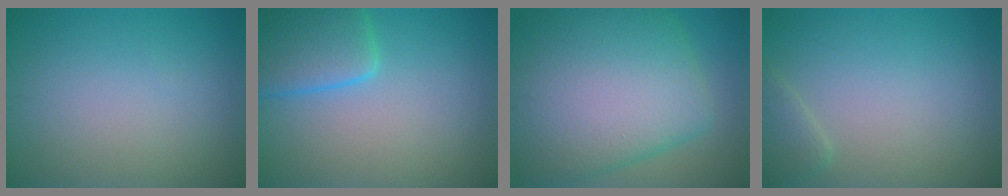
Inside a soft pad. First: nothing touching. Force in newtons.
{"total": 5.6, "press": 5.6, "slide": 0.4}
{"total": 14.5, "press": 14.5, "slide": 0.4}
{"total": 1.6, "press": 1.6, "slide": 0.2}